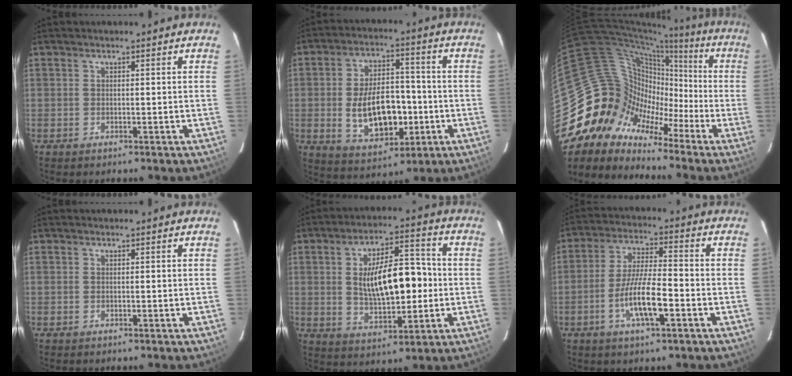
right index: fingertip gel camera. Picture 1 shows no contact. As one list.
[{"total": 13.8, "force": [-2.5, 7.8, 11.1], "torque": [-0.212, 0.008, -0.018]}, {"total": 13.9, "force": [-7.7, 11.3, 2.6], "torque": [-0.052, 0.044, -0.158]}, {"total": 0.0}, {"total": 14.0, "force": [0.0, 6.0, 12.7], "torque": [-0.217, 0.012, 0.013]}, {"total": 9.8, "force": [-3.8, 1.9, 8.8], "torque": [-0.173, -0.005, -0.068]}]